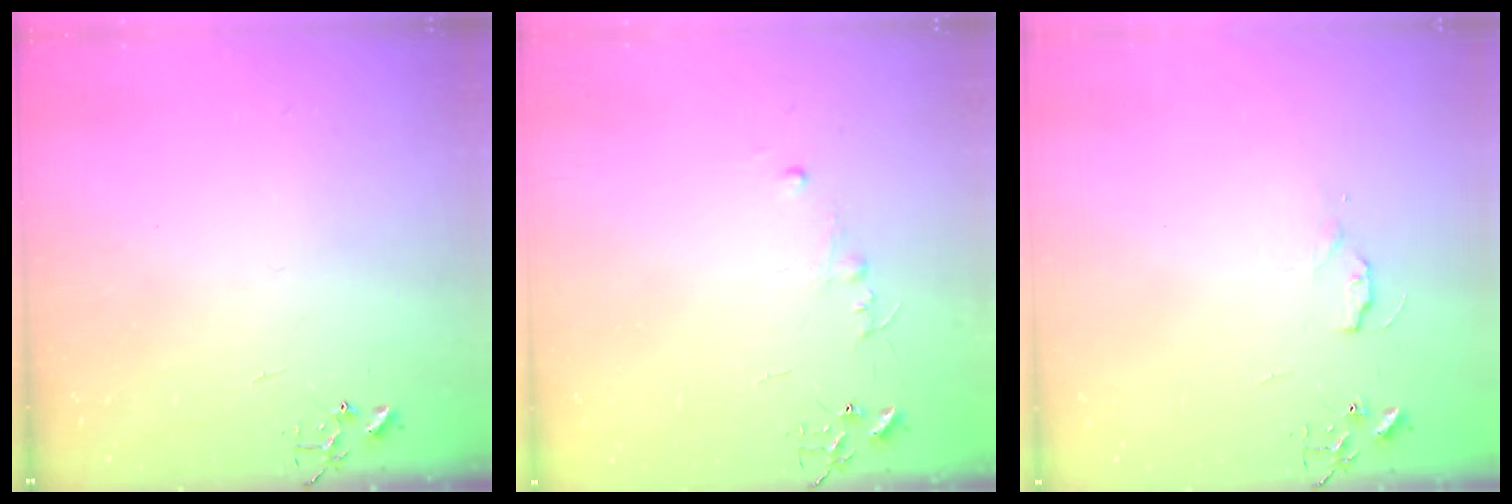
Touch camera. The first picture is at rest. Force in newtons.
{"total": 5.1, "press": 5.1, "slide": 0.4}
{"total": 3.6, "press": 3.6, "slide": 0.4}